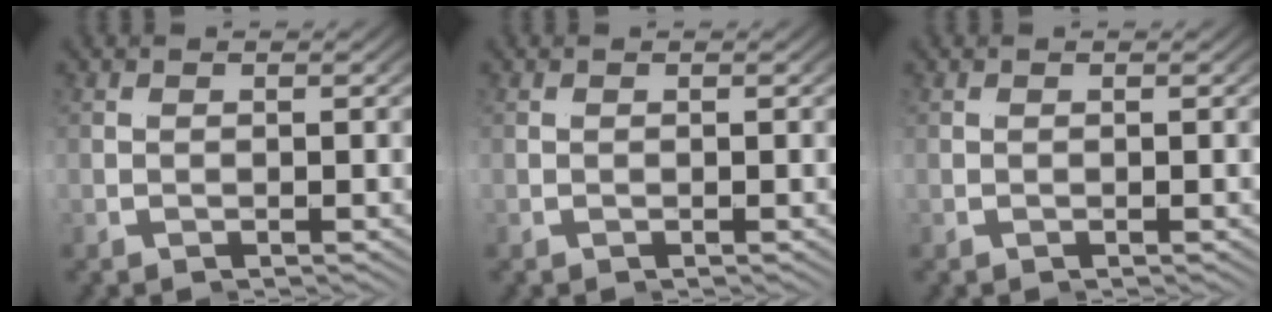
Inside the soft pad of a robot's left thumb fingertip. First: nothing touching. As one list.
[{"total": 0.0}, {"total": 0.0}]